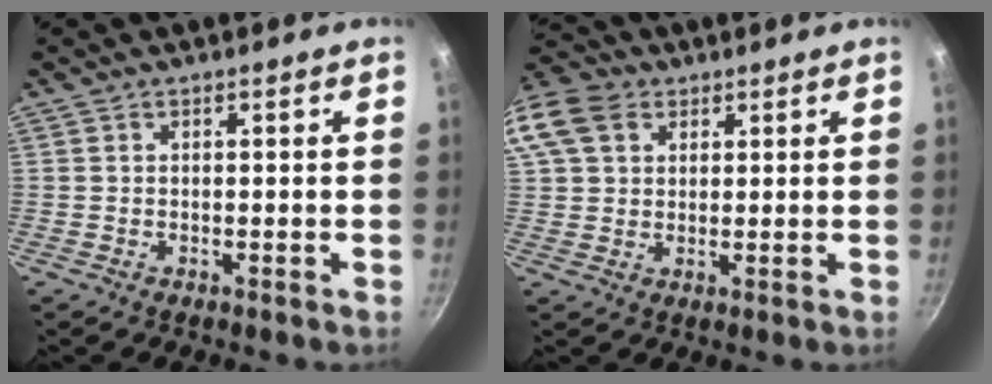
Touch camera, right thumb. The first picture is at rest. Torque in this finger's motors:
{"motor_torque": [0.04, 0.12, 0.25, -0.19, 0.08]}